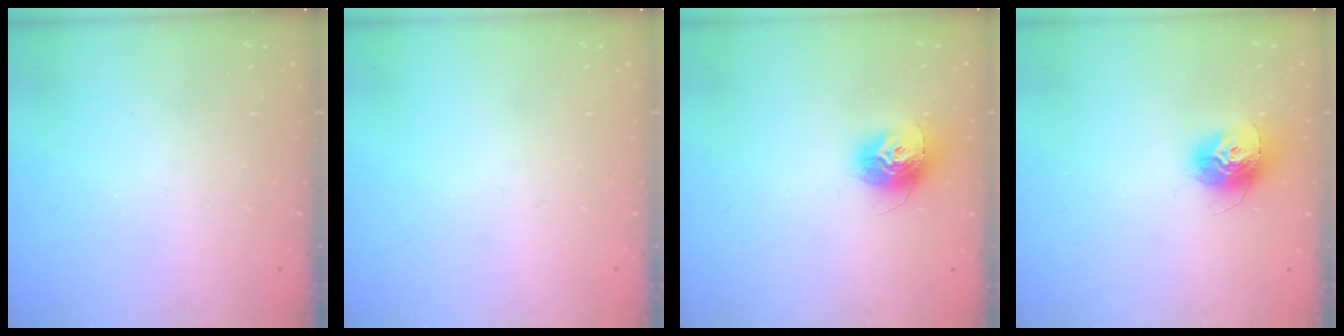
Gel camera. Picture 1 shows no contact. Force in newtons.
{"total": 0.0}
{"total": 12.6, "press": 12.6, "slide": 1.1}
{"total": 12.6, "press": 12.6, "slide": 1.1}